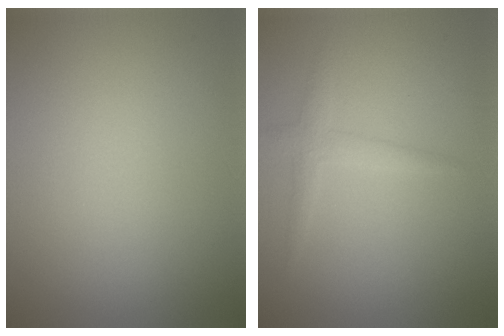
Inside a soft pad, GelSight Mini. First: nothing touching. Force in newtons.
{"total": 1.8, "press": 1.8, "slide": 0.0}